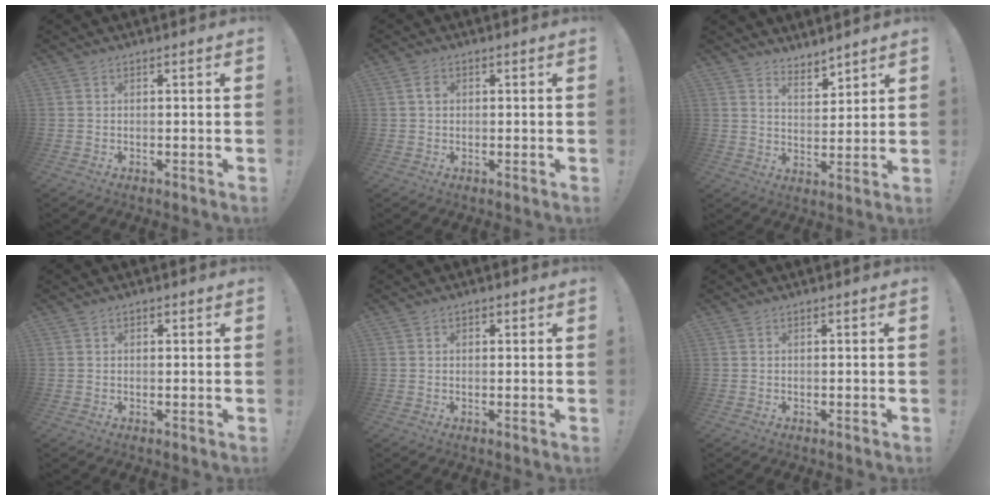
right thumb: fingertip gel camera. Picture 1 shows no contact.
{"total": 1.8, "force": [0.4, 1.4, 1.1], "torque": [-0.021, 0.004, 0.006]}
{"total": 5.5, "force": [5.0, 1.9, 1.3], "torque": [-0.012, -0.046, 0.091]}
{"total": 0.7, "force": [0.4, 0.5, 0.2], "torque": [0.001, 0.000, 0.006]}
{"total": 0.8, "force": [0.3, 0.7, 0.3], "torque": [-0.001, -0.001, 0.005]}
{"total": 0.0}